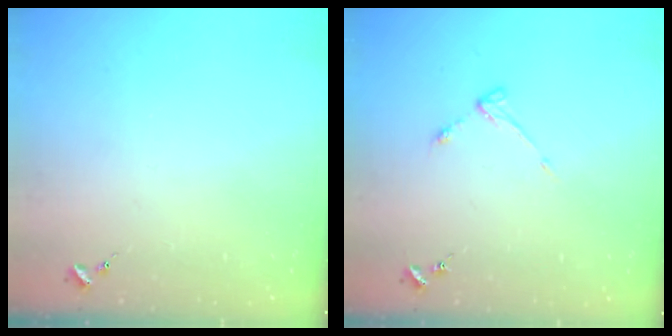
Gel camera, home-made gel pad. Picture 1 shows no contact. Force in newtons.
{"total": 3.6, "press": 3.6, "slide": 0.5}